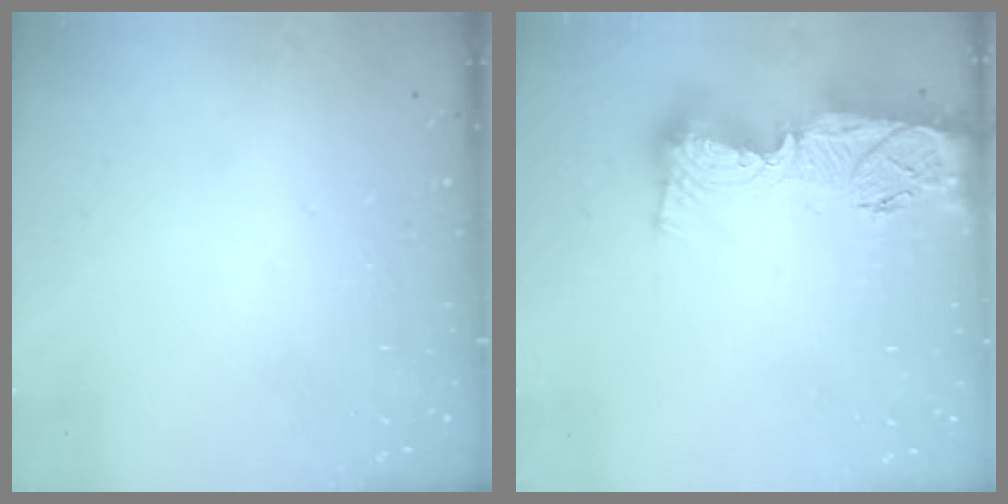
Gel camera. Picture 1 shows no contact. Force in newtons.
{"total": 18.5, "press": 18.4, "slide": 1.7}